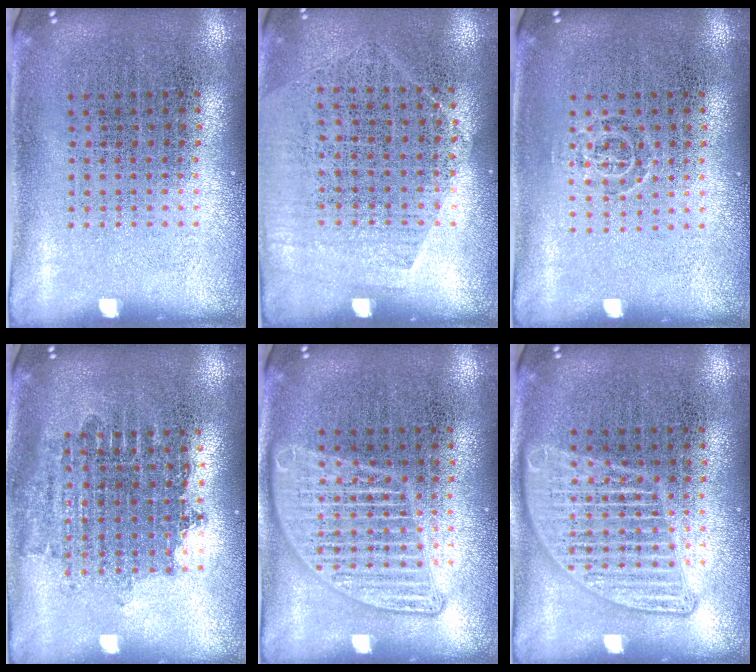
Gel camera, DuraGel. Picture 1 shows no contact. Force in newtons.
{"total": 1.3, "press": 1.0, "slide": 0.7}
{"total": 0.7, "press": 0.5, "slide": 0.6}
{"total": 1.8, "press": 1.4, "slide": 1.1}
{"total": 2.8, "press": 2.7, "slide": 0.3}
{"total": 2.8, "press": 2.7, "slide": 0.3}